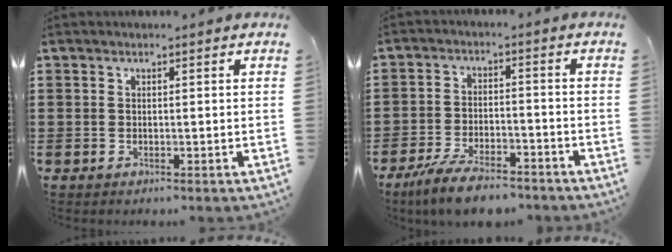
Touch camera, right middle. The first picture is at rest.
{"total": 6.8, "force": [-5.7, 1.4, 3.4], "torque": [-0.073, 0.000, -0.108]}